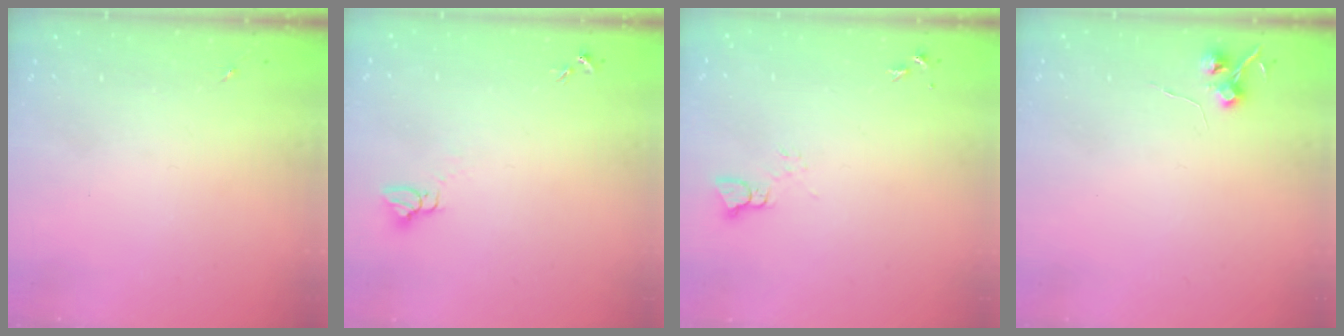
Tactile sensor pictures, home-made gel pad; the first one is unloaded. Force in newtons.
{"total": 3.0, "press": 3.0, "slide": 0.1}
{"total": 2.5, "press": 2.5, "slide": 0.1}
{"total": 5.8, "press": 5.8, "slide": 0.7}